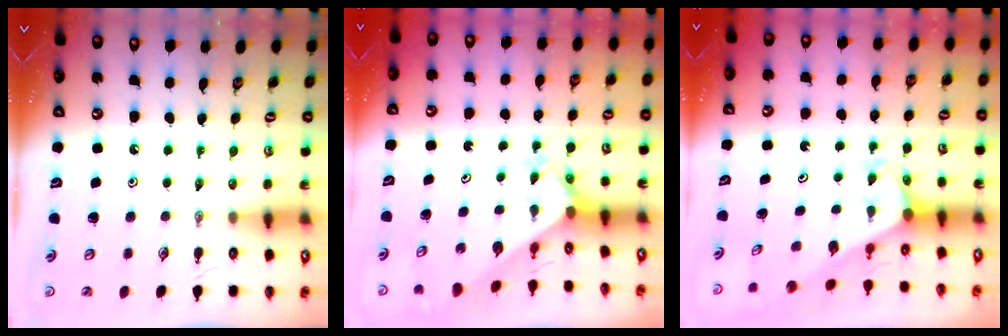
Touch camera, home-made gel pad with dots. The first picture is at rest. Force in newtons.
{"total": 1.9, "press": 1.9, "slide": 0.1}
{"total": 2.0, "press": 2.0, "slide": 0.1}